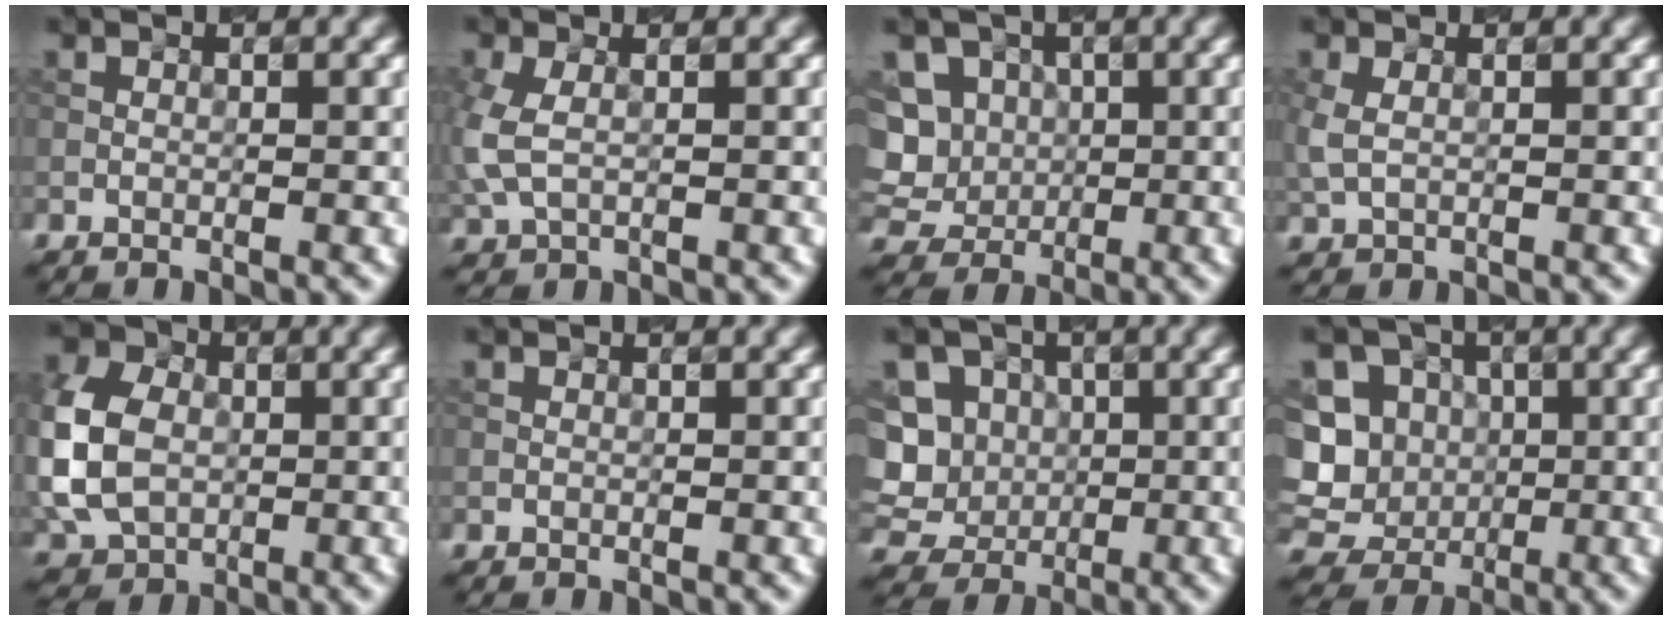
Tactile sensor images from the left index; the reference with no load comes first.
{"total": 3.1, "force": [0.0, 2.0, 2.4], "torque": [-0.077, -0.003, -0.001]}
{"total": 9.3, "force": [1.4, 8.4, 3.6], "torque": [-0.080, 0.028, 0.003]}
{"total": 1.7, "force": [0.3, 1.1, 1.3], "torque": [-0.039, 0.001, 0.005]}
{"total": 9.9, "force": [-0.6, 7.9, 6.0], "torque": [-0.148, -0.005, -0.022]}
{"total": 0.0}
{"total": 10.5, "force": [0.9, 9.7, 3.9], "torque": [-0.092, 0.024, -0.004]}
{"total": 12.0, "force": [0.1, 11.2, 4.1], "torque": [-0.110, 0.027, -0.018]}